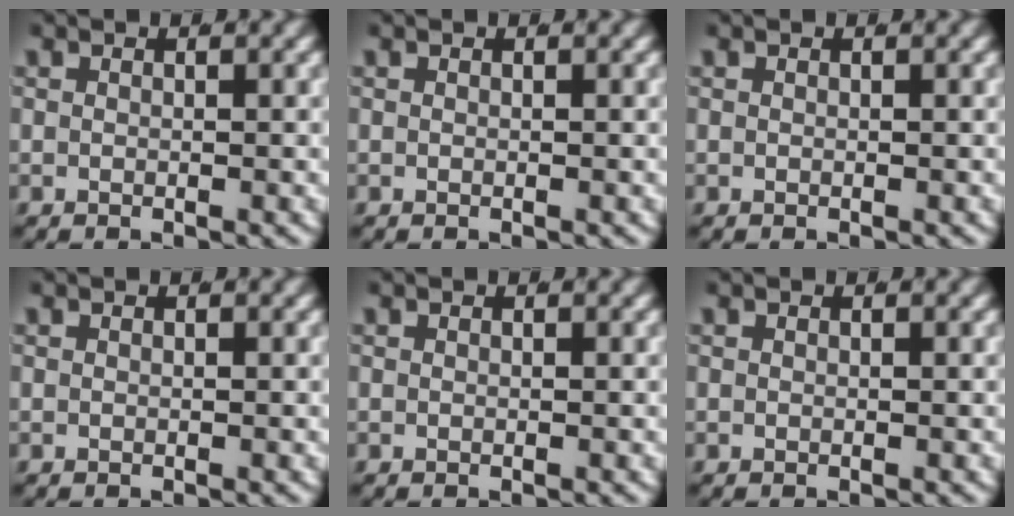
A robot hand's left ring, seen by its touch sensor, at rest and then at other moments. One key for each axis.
{"total": 0.0}
{"total": 0.0}
{"total": 0.0}
{"total": 0.0}
{"total": 0.0}